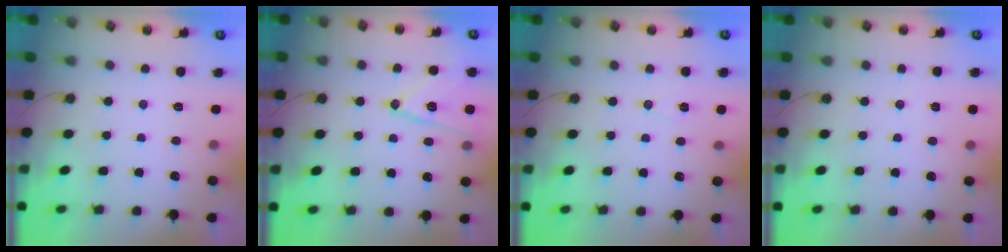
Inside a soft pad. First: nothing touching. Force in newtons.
{"total": 13.3, "press": 13.3, "slide": 1.4}
{"total": 6.3, "press": 4.4, "slide": 4.5}
{"total": 5.3, "press": 3.1, "slide": 4.3}